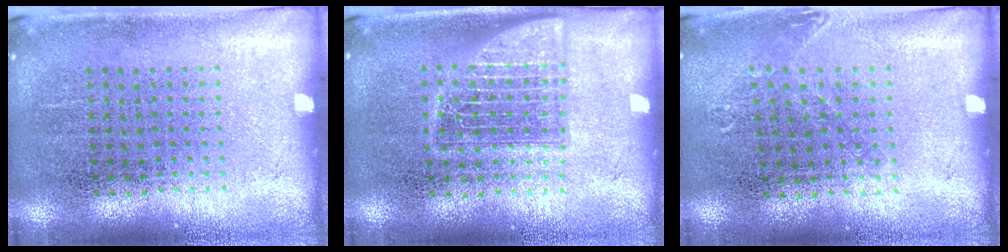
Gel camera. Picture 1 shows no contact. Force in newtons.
{"total": 2.3, "press": 2.3, "slide": 0.3}
{"total": 0.8, "press": 0.8, "slide": 0.1}